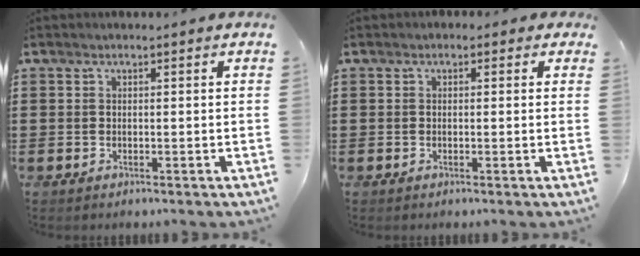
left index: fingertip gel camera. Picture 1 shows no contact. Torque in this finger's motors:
{"motor_torque": [2.14, 0.00, 0.28, 0.05]}